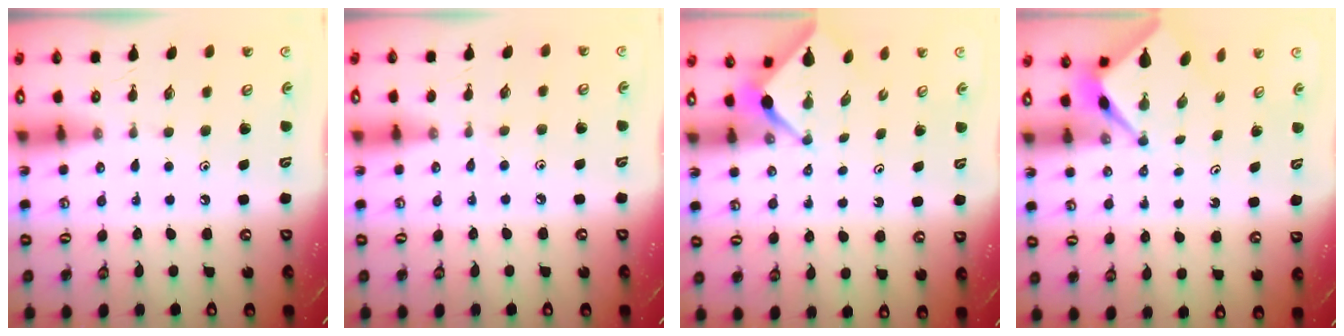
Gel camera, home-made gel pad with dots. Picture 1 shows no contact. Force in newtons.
{"total": 2.9, "press": 2.8, "slide": 0.4}
{"total": 2.3, "press": 2.3, "slide": 0.2}
{"total": 2.5, "press": 2.5, "slide": 0.2}